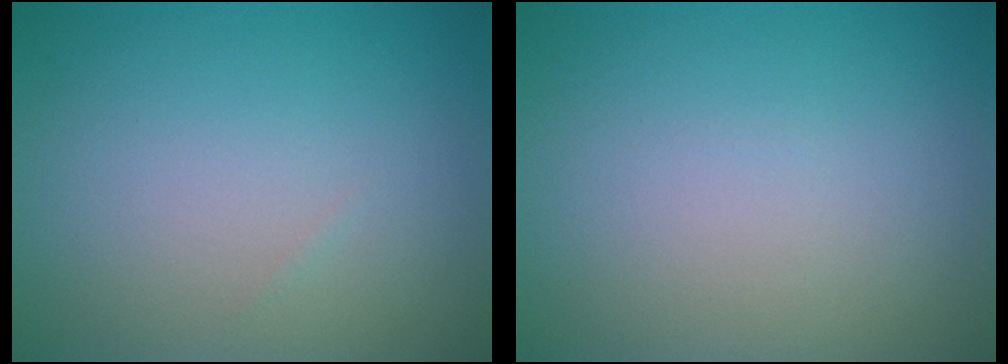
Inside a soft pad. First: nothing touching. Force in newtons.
{"total": 0.0}